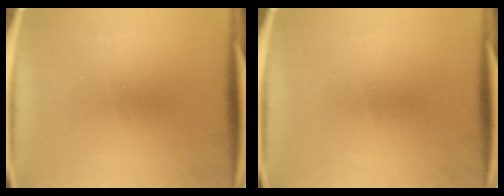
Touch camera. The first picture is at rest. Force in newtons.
{"total": 0.0}